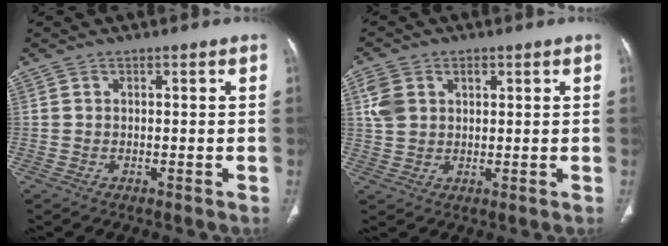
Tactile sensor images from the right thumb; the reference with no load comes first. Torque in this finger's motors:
{"motor_torque": [0.96, 0.89, 0.76, 0.53, 0.05]}